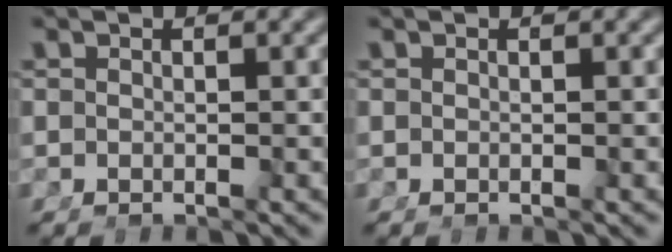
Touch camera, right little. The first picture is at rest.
{"total": 0.0}